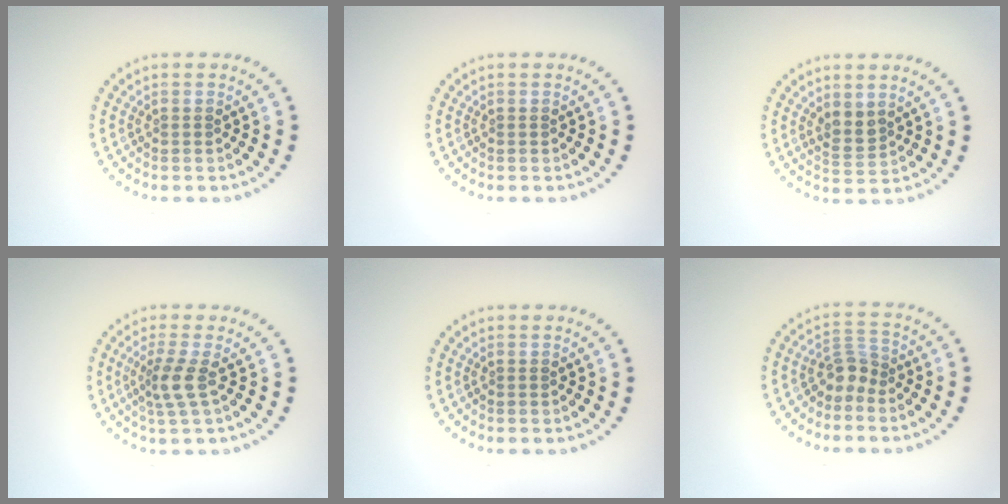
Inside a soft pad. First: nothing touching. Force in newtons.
{"total": 0.0}
{"total": 1.9, "press": 1.6, "slide": 1.0}
{"total": 2.3, "press": 1.8, "slide": 1.5}
{"total": 0.0}
{"total": 2.2, "press": 1.6, "slide": 1.5}